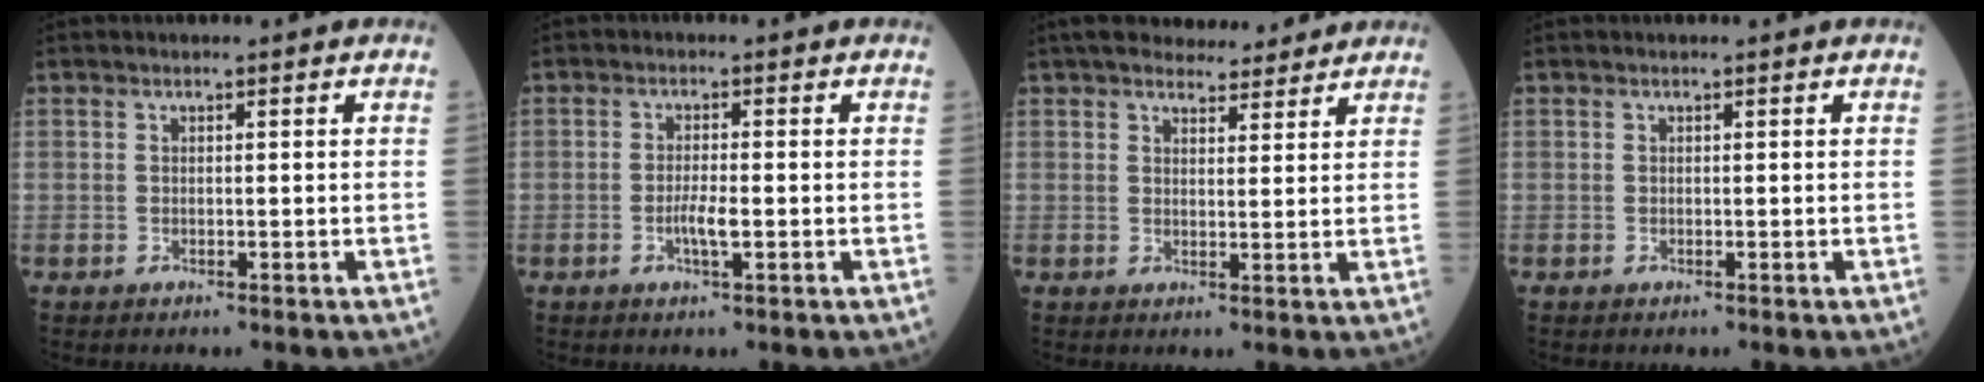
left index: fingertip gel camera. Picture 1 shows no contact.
{"total": 2.6, "force": [-0.7, 0.2, 2.5], "torque": [-0.052, -0.003, -0.013]}
{"total": 10.2, "force": [9.1, 2.6, 3.9], "torque": [-0.050, 0.015, 0.124]}
{"total": 0.0}